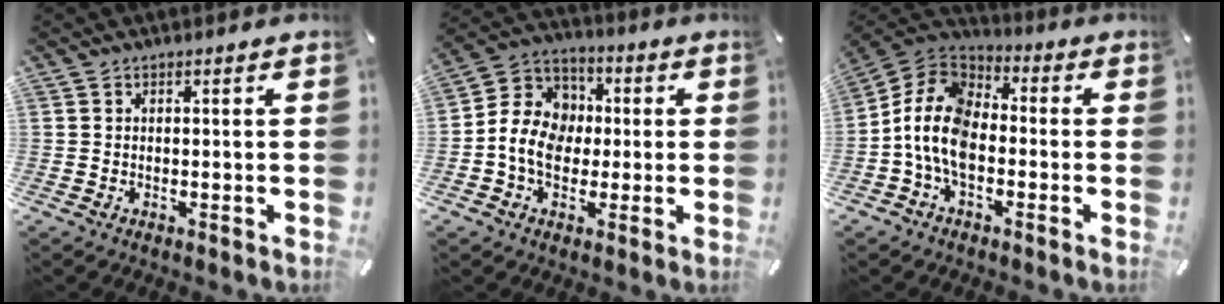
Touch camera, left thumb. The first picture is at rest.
{"total": 11.9, "force": [-1.7, 10.4, 5.4], "torque": [-0.134, 0.026, -0.028]}
{"total": 12.0, "force": [-4.4, 7.9, 7.8], "torque": [-0.182, 0.015, -0.087]}